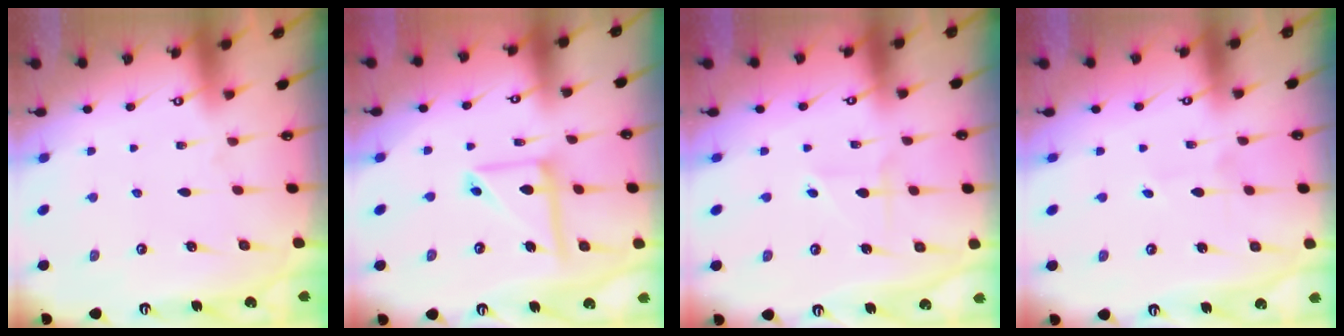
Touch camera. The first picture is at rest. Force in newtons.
{"total": 10.6, "press": 10.5, "slide": 1.0}
{"total": 2.9, "press": 2.9, "slide": 0.3}
{"total": 0.5, "press": 0.5, "slide": 0.0}